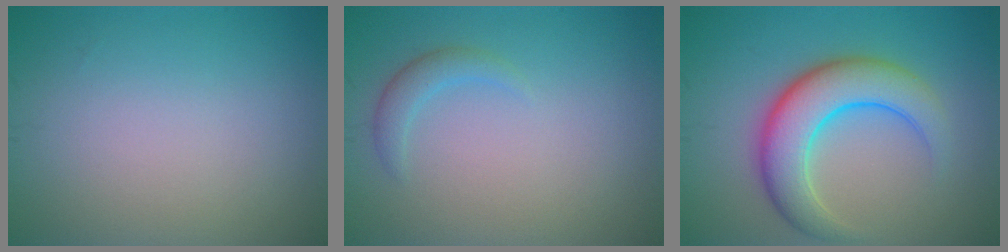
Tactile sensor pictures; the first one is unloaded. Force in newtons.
{"total": 1.5, "press": 1.5, "slide": 0.1}
{"total": 6.9, "press": 6.9, "slide": 0.2}